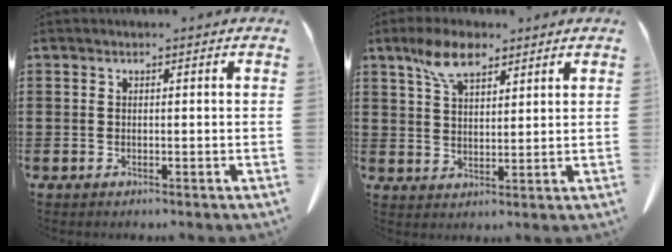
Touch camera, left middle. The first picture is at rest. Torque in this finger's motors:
{"motor_torque": [0.73, 0.66, 0.08, 0.03]}